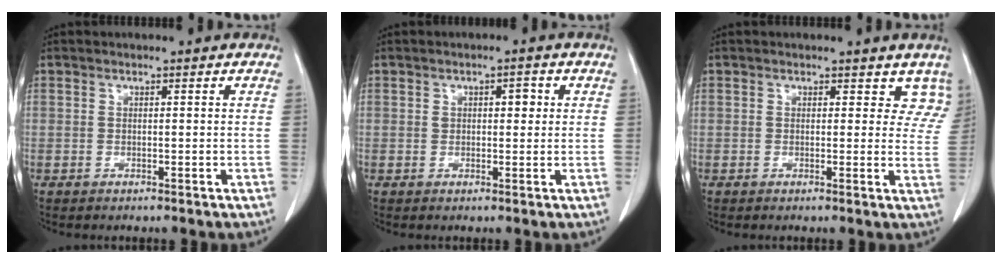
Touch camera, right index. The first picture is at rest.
{"total": 2.5, "force": [0.7, 1.4, 1.9], "torque": [-0.027, 0.009, 0.011]}
{"total": 5.0, "force": [4.0, 2.8, 1.3], "torque": [0.016, -0.009, 0.025]}